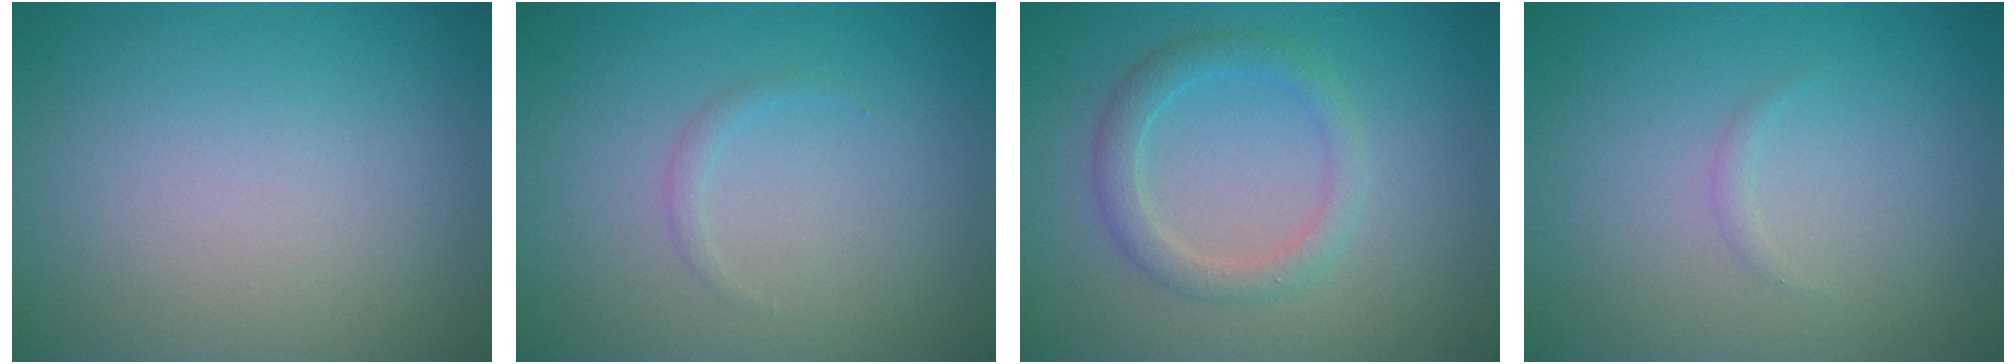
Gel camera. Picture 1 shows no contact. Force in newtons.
{"total": 0.6, "press": 0.6, "slide": 0.1}
{"total": 2.6, "press": 2.6, "slide": 0.1}
{"total": 0.6, "press": 0.6, "slide": 0.1}